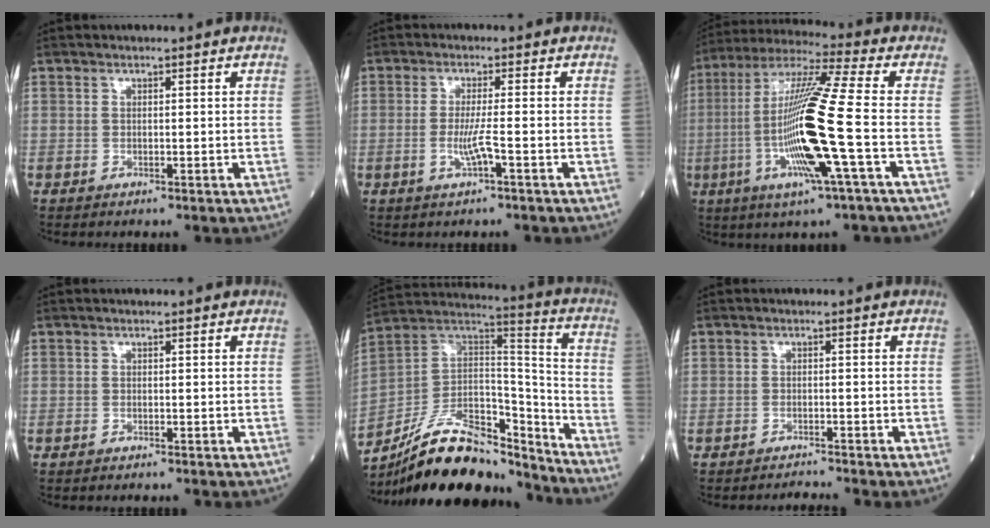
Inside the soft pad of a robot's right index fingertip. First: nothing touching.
{"total": 3.3, "force": [-1.1, -0.3, 3.1], "torque": [-0.065, -0.006, -0.024]}
{"total": 18.0, "force": [-3.5, -0.7, 17.6], "torque": [-0.358, -0.008, -0.079]}
{"total": 0.0}
{"total": 21.6, "force": [-17.7, 6.8, 10.4], "torque": [-0.210, 0.034, -0.307]}
{"total": 1.5, "force": [-1.4, -0.6, -0.3], "torque": [0.004, -0.008, -0.021]}